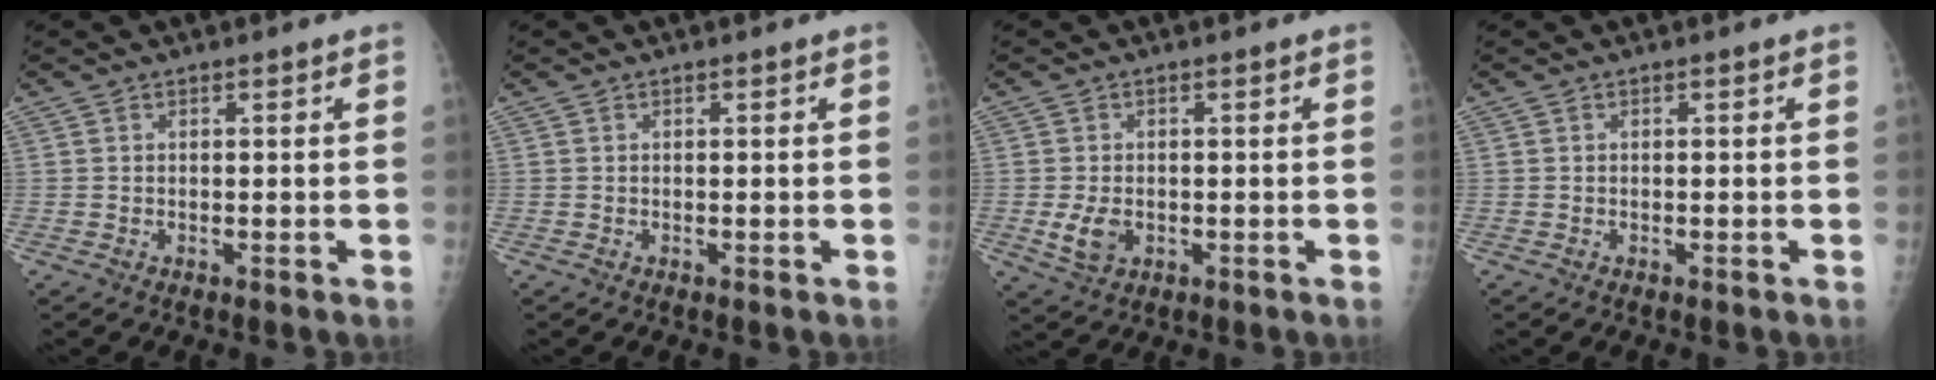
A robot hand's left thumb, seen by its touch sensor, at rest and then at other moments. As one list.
[{"total": 0.0}, {"total": 4.1, "force": [-0.7, 2.8, 2.9], "torque": [-0.055, -0.006, -0.006]}, {"total": 0.0}]